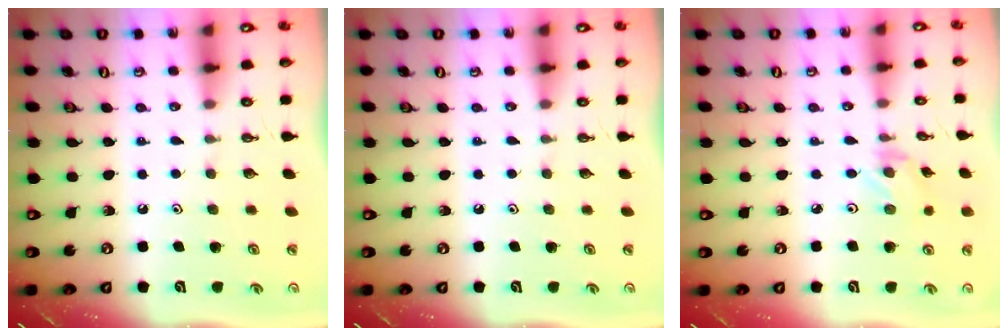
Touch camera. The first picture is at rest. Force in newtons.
{"total": 0.0}
{"total": 1.2, "press": 1.2, "slide": 0.2}